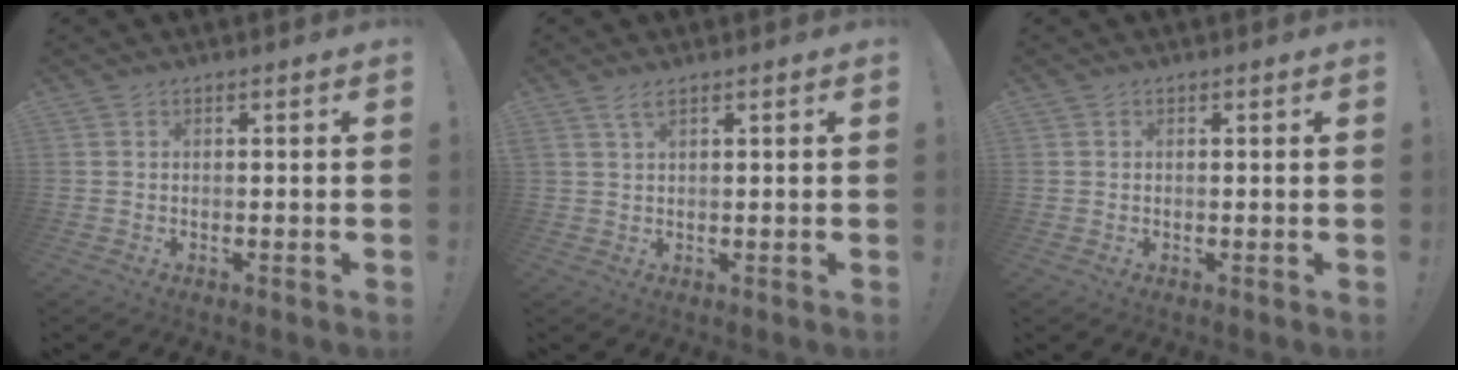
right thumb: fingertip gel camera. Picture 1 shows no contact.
{"total": 2.5, "force": [1.6, 0.4, 1.9], "torque": [-0.041, 0.001, 0.029]}
{"total": 1.7, "force": [0.6, 1.6, 0.0], "torque": [0.013, -0.006, 0.008]}